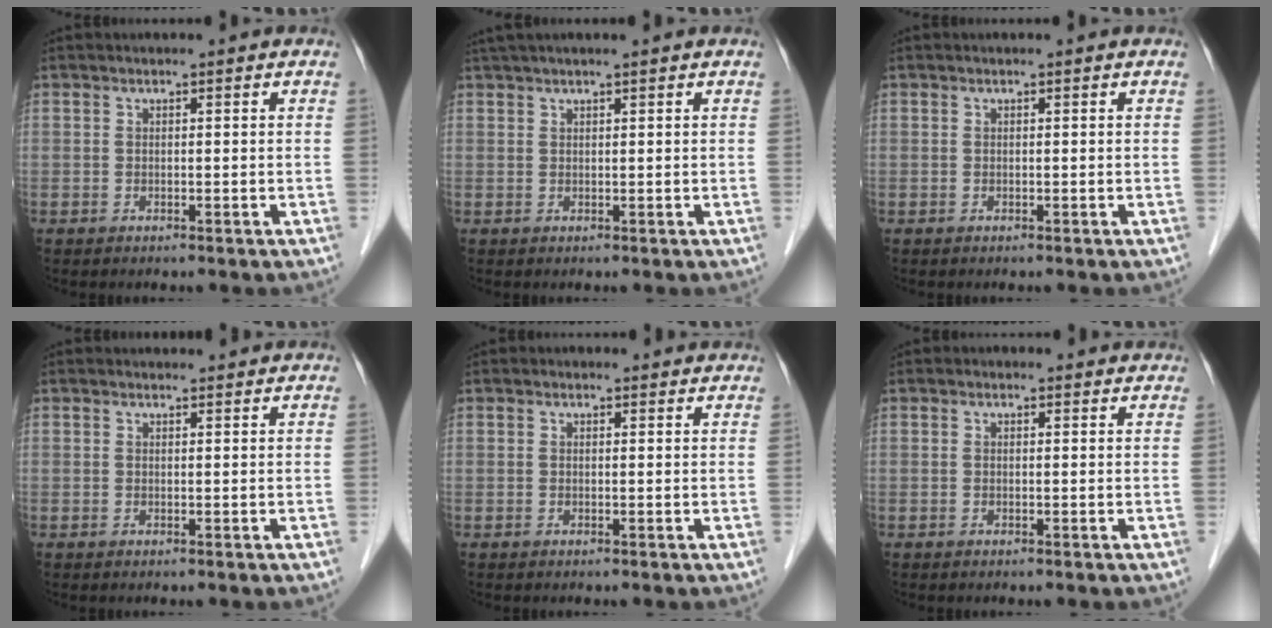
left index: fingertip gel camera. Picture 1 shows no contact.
{"total": 4.0, "force": [3.2, -0.3, 2.3], "torque": [-0.035, 0.035, 0.058]}
{"total": 0.0}
{"total": 2.0, "force": [1.9, 0.4, 0.1], "torque": [-0.008, 0.008, 0.024]}
{"total": 1.0, "force": [0.9, 0.5, 0.1], "torque": [-0.008, 0.002, 0.006]}
{"total": 0.8, "force": [0.6, 0.6, 0.2], "torque": [-0.005, 0.001, 0.002]}